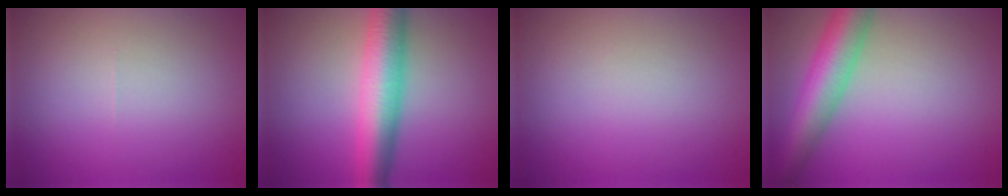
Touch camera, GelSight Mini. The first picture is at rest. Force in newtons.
{"total": 7.2, "press": 7.2, "slide": 0.1}
{"total": 0.0}
{"total": 7.2, "press": 7.2, "slide": 0.3}